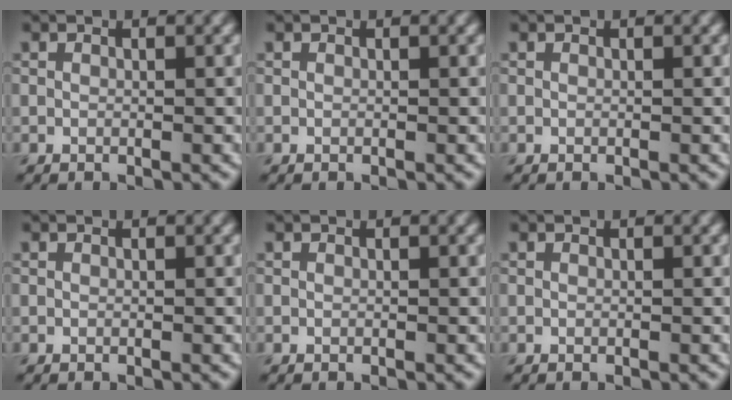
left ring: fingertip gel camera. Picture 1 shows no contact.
{"total": 0.0}
{"total": 0.0}
{"total": 0.0}
{"total": 0.0}
{"total": 0.0}